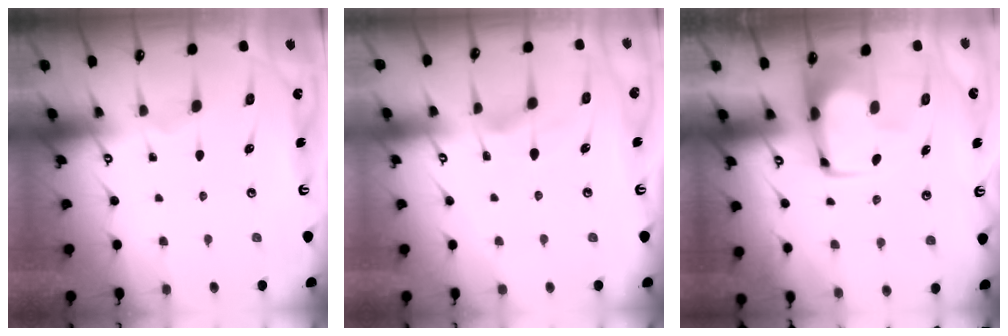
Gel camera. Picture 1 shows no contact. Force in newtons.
{"total": 2.0, "press": 1.6, "slide": 1.2}
{"total": 1.5, "press": 1.4, "slide": 0.4}